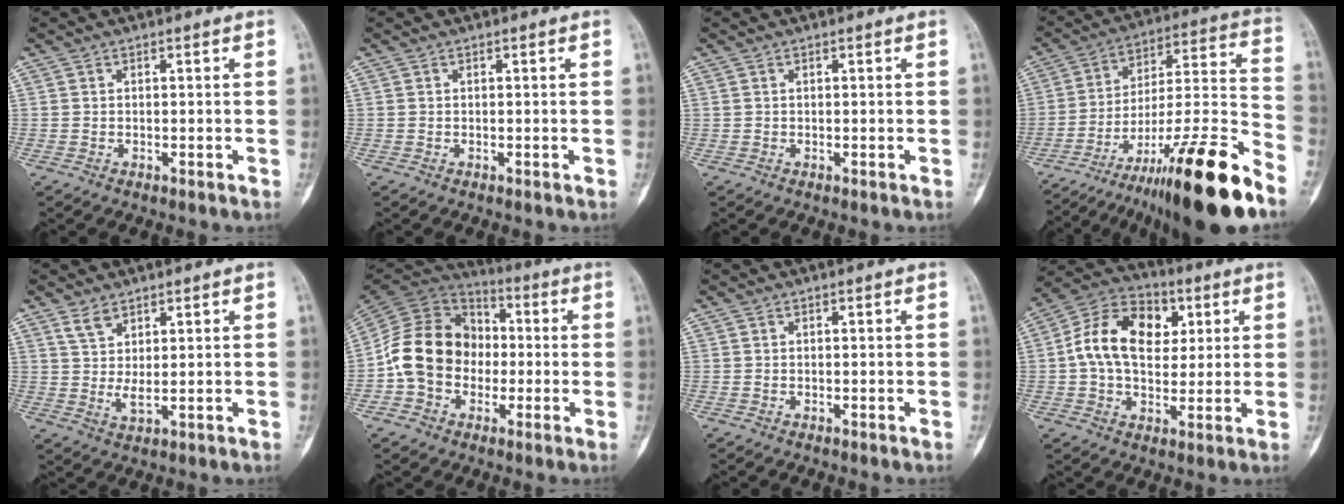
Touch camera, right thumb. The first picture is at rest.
{"total": 0.0}
{"total": 0.0}
{"total": 26.8, "force": [-18.6, 3.5, 19.0], "torque": [-0.256, 0.080, -0.300]}
{"total": 4.3, "force": [2.6, 1.9, 2.9], "torque": [-0.057, -0.017, 0.056]}
{"total": 15.8, "force": [-1.9, 13.0, 8.9], "torque": [-0.133, 0.035, -0.044]}
{"total": 0.0}
{"total": 15.3, "force": [3.0, 10.5, 10.7], "torque": [-0.158, 0.011, 0.041]}